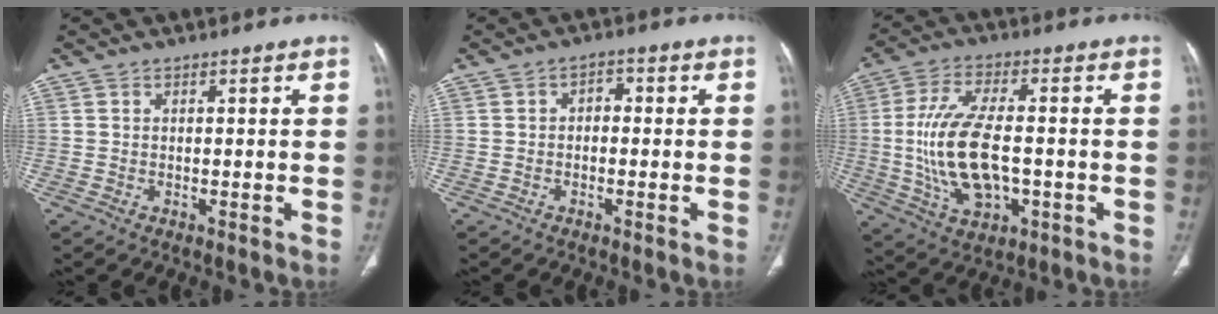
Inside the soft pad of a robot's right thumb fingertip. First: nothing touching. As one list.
[{"total": 2.4, "force": [-0.2, 1.7, 1.7], "torque": [-0.014, 0.011, -0.011]}, {"total": 14.2, "force": [-1.1, 6.9, 12.3], "torque": [-0.250, 0.005, -0.015]}]